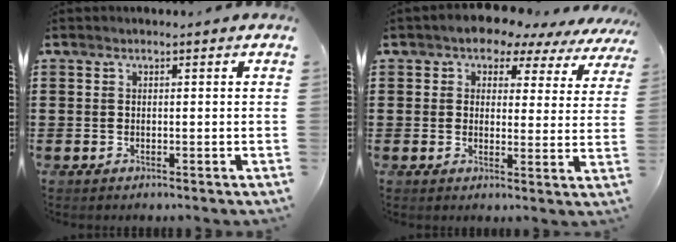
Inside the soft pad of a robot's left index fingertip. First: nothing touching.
{"total": 4.4, "force": [3.8, 2.0, 0.9], "torque": [-0.033, -0.016, 0.063]}